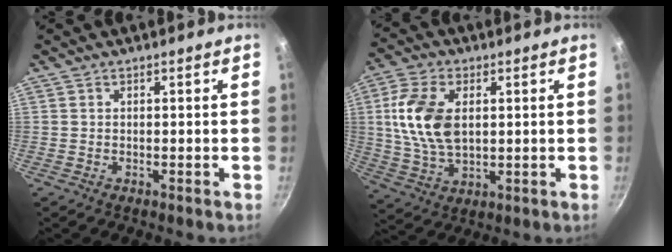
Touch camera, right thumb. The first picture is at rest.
{"total": 13.0, "force": [2.2, 7.8, 10.2], "torque": [-0.190, -0.005, 0.043]}